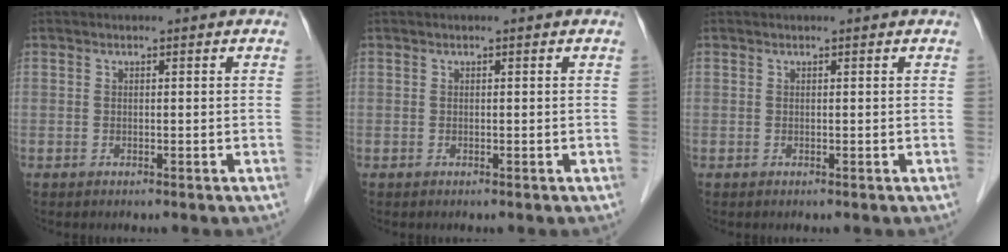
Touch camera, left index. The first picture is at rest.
{"total": 0.0}
{"total": 0.5, "force": [0.5, 0.1, 0.1], "torque": [-0.003, 0.003, 0.005]}